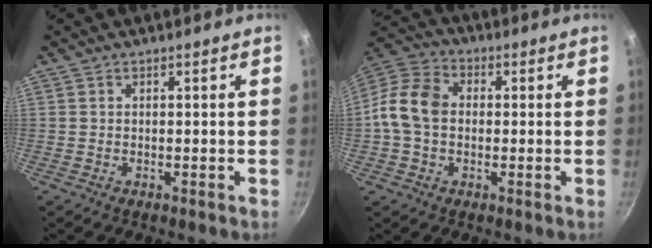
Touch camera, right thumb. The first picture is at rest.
{"total": 10.8, "force": [-0.2, 8.2, 7.1], "torque": [-0.115, 0.026, -0.023]}